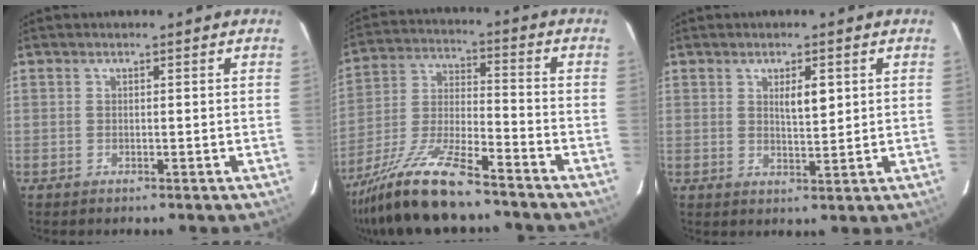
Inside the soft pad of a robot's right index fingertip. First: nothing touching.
{"total": 14.2, "force": [-11.4, 1.9, 8.3], "torque": [-0.169, -0.016, -0.210]}
{"total": 3.4, "force": [1.3, 1.0, 3.0], "torque": [-0.051, -0.001, 0.022]}